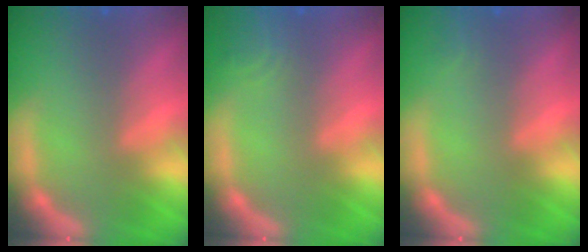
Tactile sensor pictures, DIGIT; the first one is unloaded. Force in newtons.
{"total": 2.9}
{"total": 0.9}